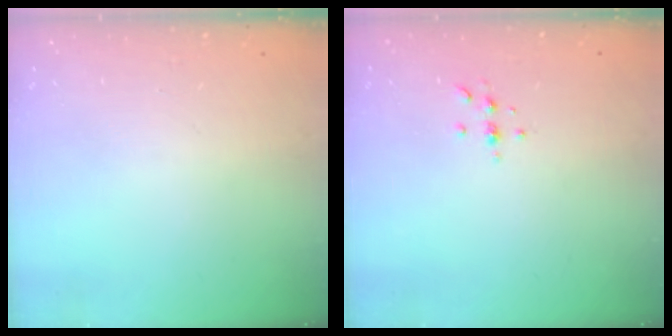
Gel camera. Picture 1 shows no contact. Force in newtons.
{"total": 3.7, "press": 3.3, "slide": 1.6}